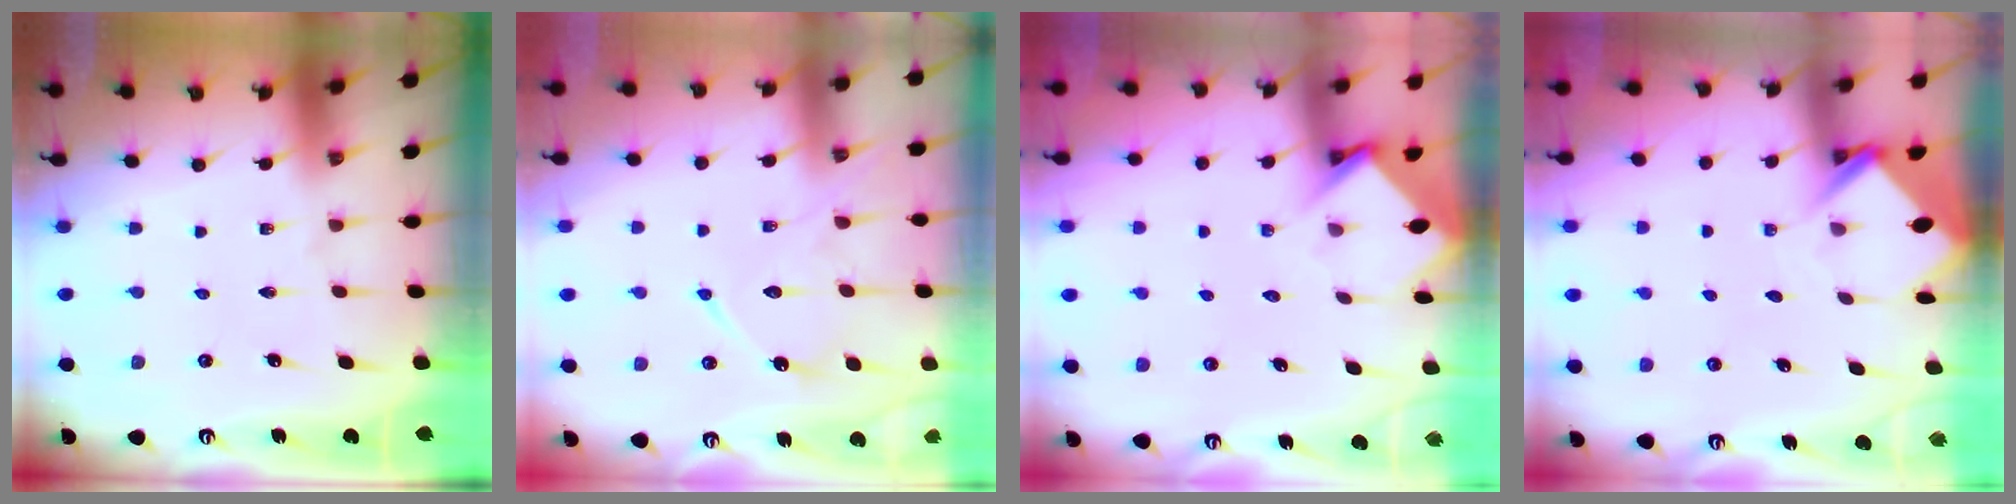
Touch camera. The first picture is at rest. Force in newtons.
{"total": 12.1, "press": 12.1, "slide": 0.5}
{"total": 3.7, "press": 3.7, "slide": 0.2}
{"total": 3.9, "press": 3.9, "slide": 0.2}